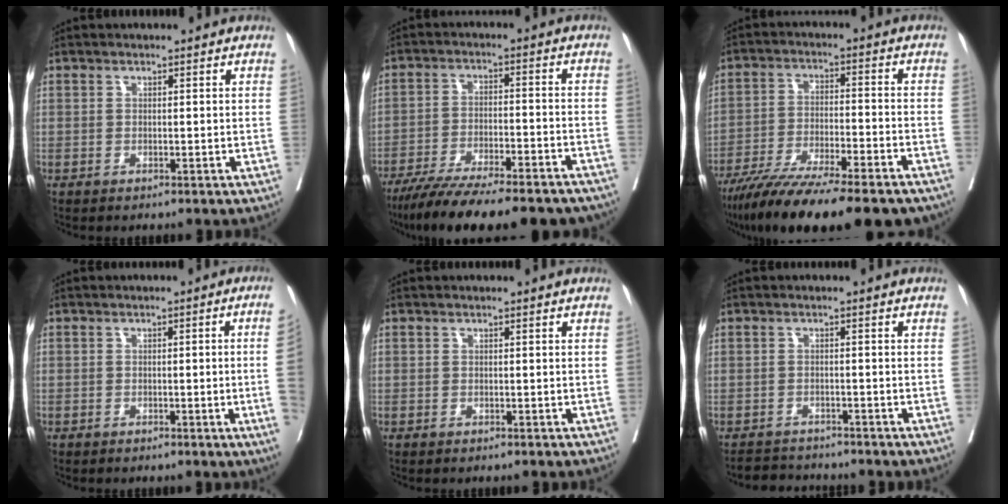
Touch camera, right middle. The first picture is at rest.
{"total": 21.1, "force": [-17.8, 3.6, 10.7], "torque": [-0.136, -0.017, -0.254]}
{"total": 21.4, "force": [-17.0, 2.9, 12.6], "torque": [-0.167, -0.028, -0.259]}
{"total": 4.2, "force": [-0.4, -0.5, 4.2], "torque": [-0.049, 0.005, -0.005]}
{"total": 0.7, "force": [0.3, 0.6, -0.1], "torque": [0.002, 0.010, 0.002]}
{"total": 3.8, "force": [-3.7, 0.6, 0.0], "torque": [0.003, -0.007, -0.061]}